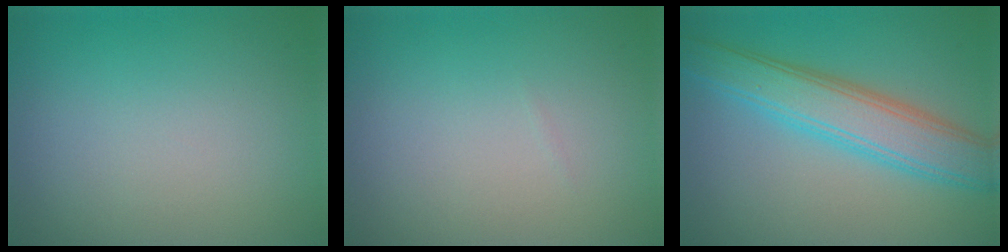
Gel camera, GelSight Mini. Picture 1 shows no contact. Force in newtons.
{"total": 0.0}
{"total": 5.7, "press": 5.7, "slide": 0.1}